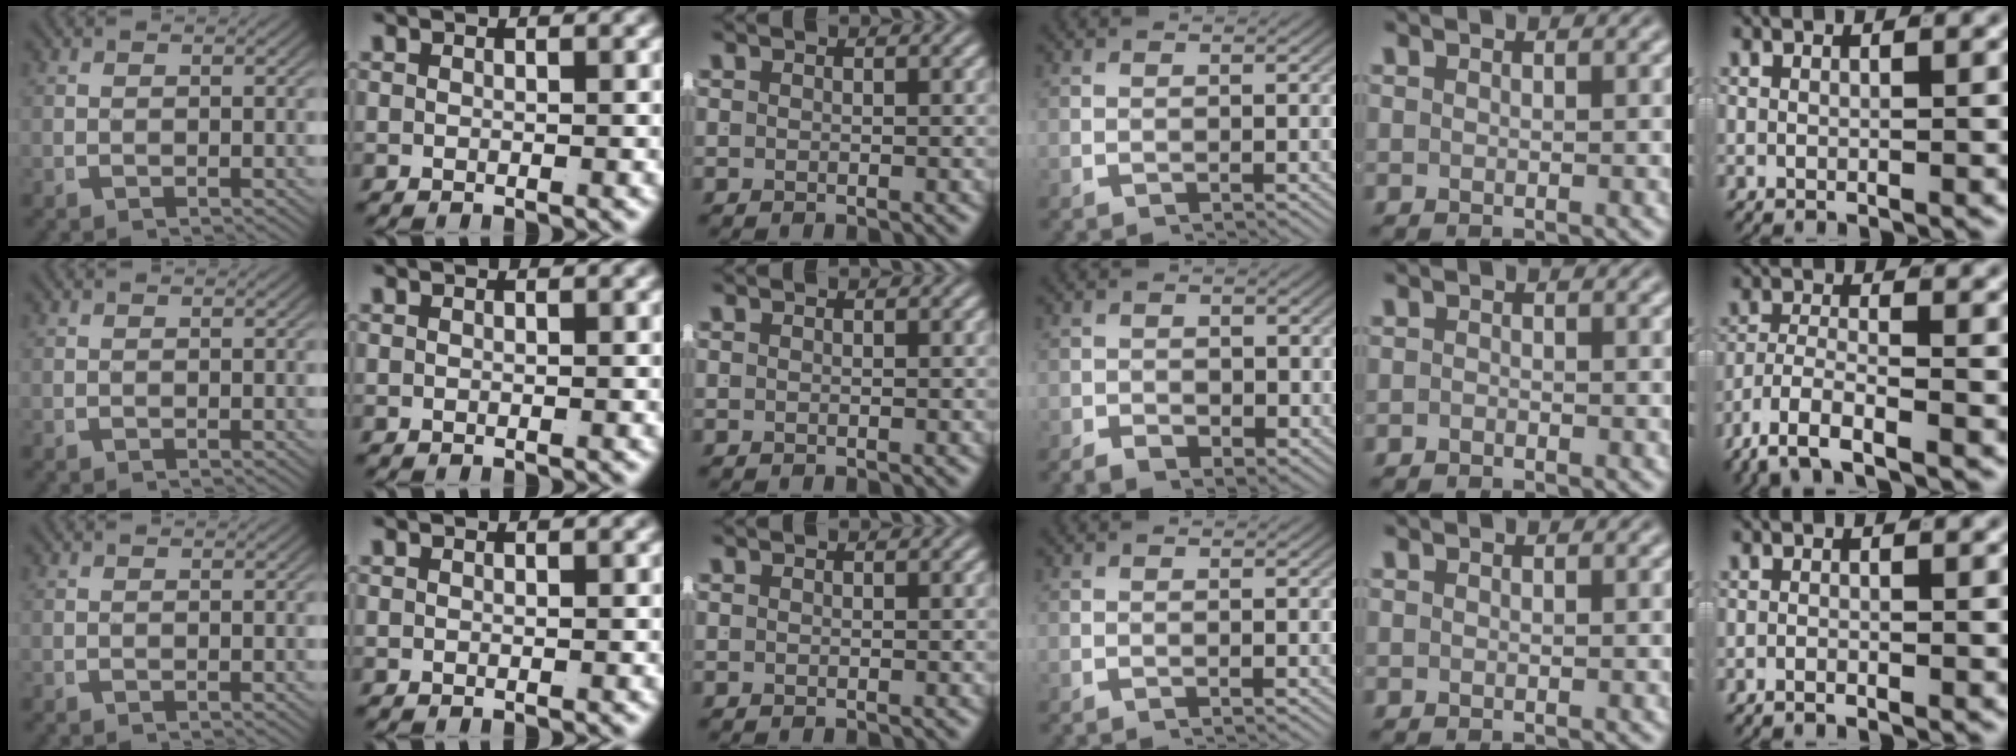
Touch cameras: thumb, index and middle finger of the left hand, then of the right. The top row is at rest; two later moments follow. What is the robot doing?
{"motion": "lift_and_place", "object": "shirt"}